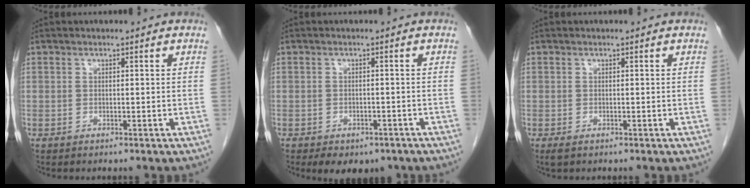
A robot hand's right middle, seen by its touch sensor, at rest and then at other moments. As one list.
[{"total": 6.5, "force": [-4.7, 3.5, 2.7], "torque": [-0.029, 0.004, -0.057]}, {"total": 1.0, "force": [-0.6, 0.5, 0.7], "torque": [-0.011, -0.001, -0.005]}]